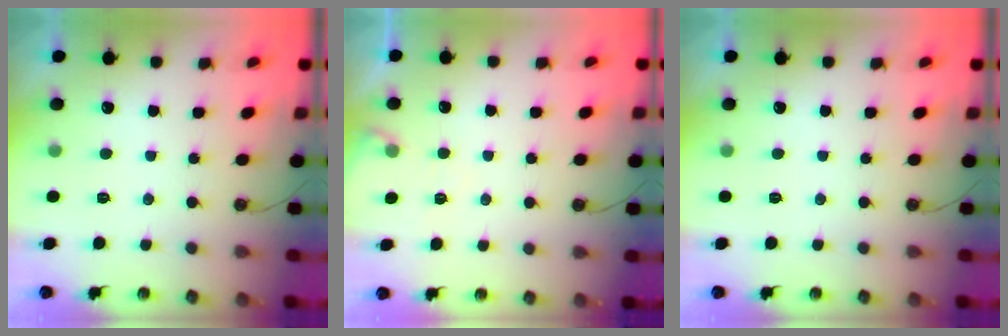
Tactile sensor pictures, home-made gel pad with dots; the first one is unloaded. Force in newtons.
{"total": 5.5, "press": 5.4, "slide": 0.8}
{"total": 0.0}